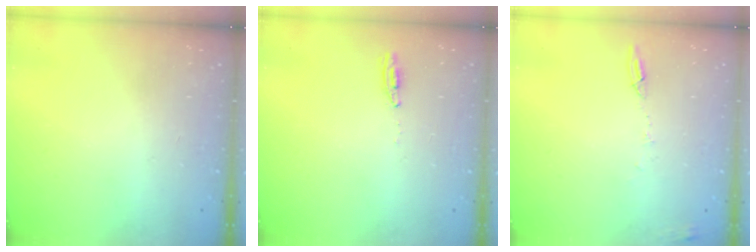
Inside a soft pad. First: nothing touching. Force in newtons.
{"total": 3.0, "press": 2.8, "slide": 1.2}
{"total": 5.2, "press": 5.1, "slide": 0.7}